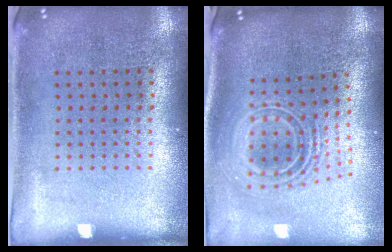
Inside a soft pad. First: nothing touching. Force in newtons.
{"total": 2.4, "press": 1.7, "slide": 1.7}